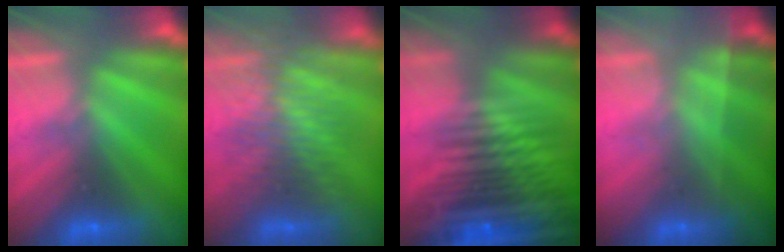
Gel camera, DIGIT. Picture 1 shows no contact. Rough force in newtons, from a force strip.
{"total": 3.2}
{"total": 8.0}
{"total": 1.8}